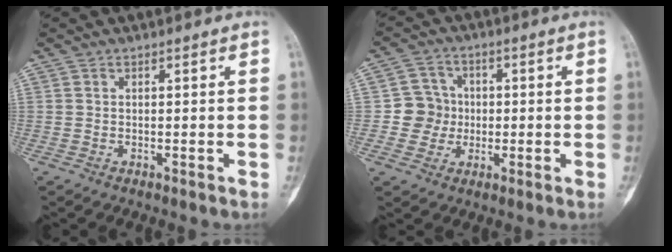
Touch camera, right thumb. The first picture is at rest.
{"total": 6.3, "force": [-0.6, 6.2, 1.1], "torque": [0.016, 0.014, -0.017]}